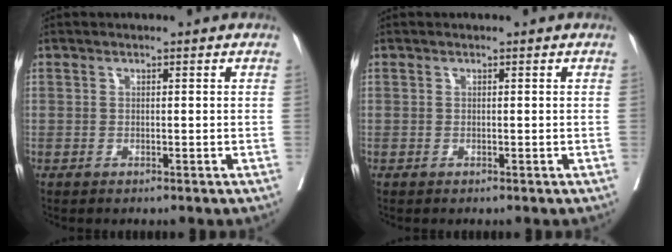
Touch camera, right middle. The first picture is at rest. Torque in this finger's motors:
{"motor_torque": [0.01, -0.01, 0.00, 0.01]}